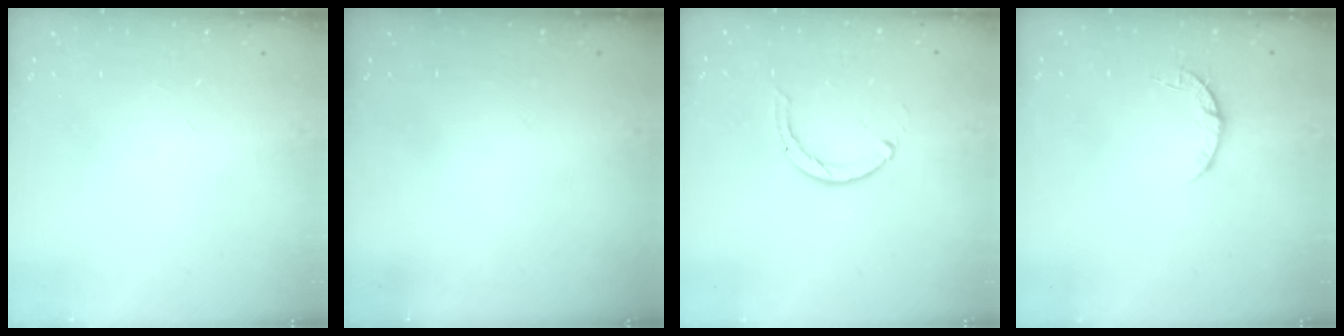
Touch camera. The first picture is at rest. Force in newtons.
{"total": 0.0}
{"total": 2.3, "press": 2.3, "slide": 0.4}
{"total": 3.2, "press": 3.2, "slide": 0.5}